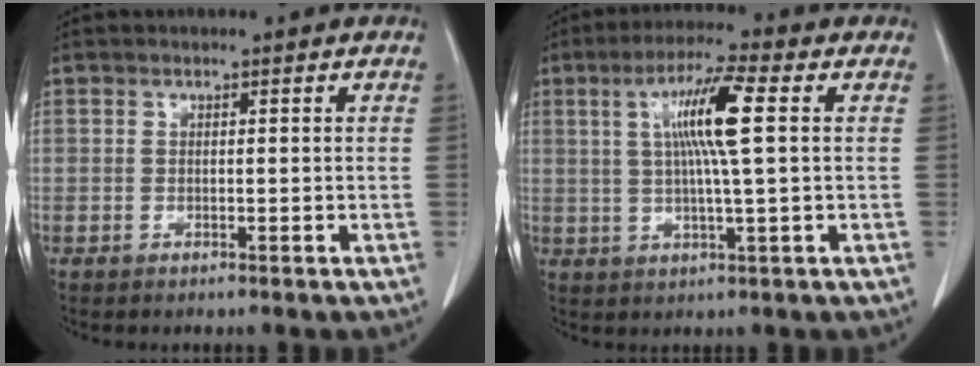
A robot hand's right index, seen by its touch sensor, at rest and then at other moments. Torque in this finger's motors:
{"motor_torque": [0.93, -0.07, 0.37, 0.14]}